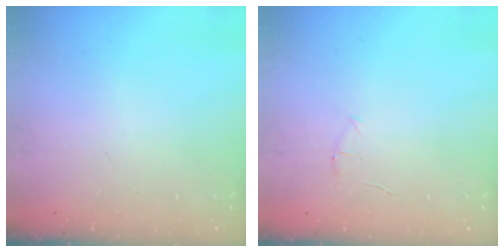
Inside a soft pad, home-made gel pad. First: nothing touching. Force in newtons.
{"total": 3.6, "press": 3.4, "slide": 1.0}